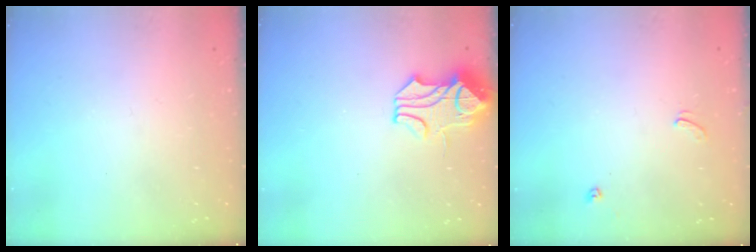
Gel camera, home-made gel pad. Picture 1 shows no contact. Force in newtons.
{"total": 1.4, "press": 0.3, "slide": 1.4}
{"total": 1.7, "press": 1.7, "slide": 0.5}